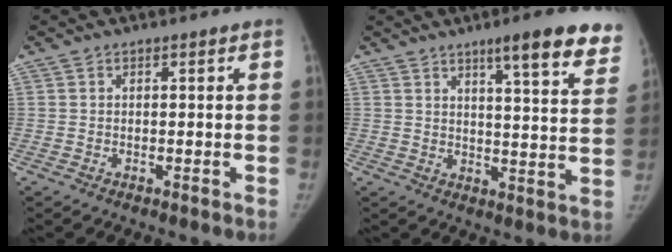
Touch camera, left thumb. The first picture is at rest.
{"total": 13.8, "force": [9.5, 2.5, 9.6], "torque": [-0.095, -0.049, 0.114]}